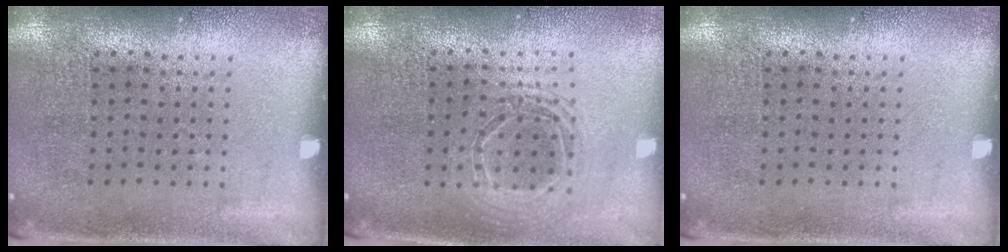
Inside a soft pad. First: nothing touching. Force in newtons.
{"total": 1.7, "press": 1.5, "slide": 0.9}
{"total": 0.0}